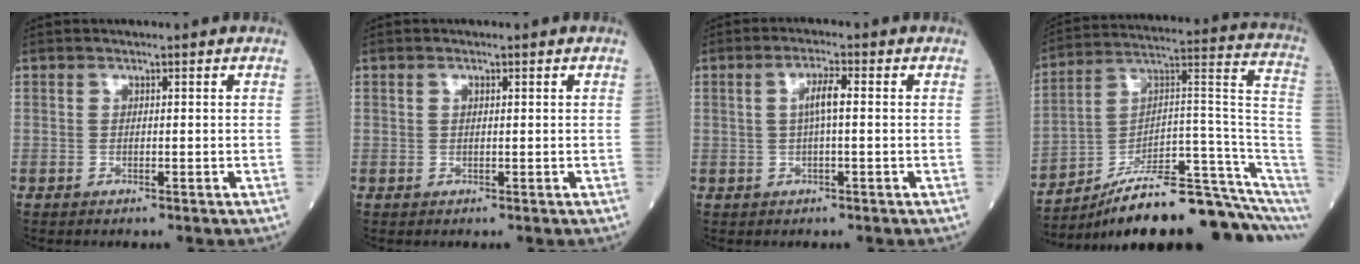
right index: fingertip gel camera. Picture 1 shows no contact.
{"total": 0.6, "force": [0.3, 0.3, 0.5], "torque": [-0.009, 0.000, 0.004]}
{"total": 3.4, "force": [0.3, 0.3, 3.3], "torque": [-0.065, 0.007, 0.006]}
{"total": 21.8, "force": [-15.7, 2.0, 14.9], "torque": [-0.138, 0.059, -0.242]}